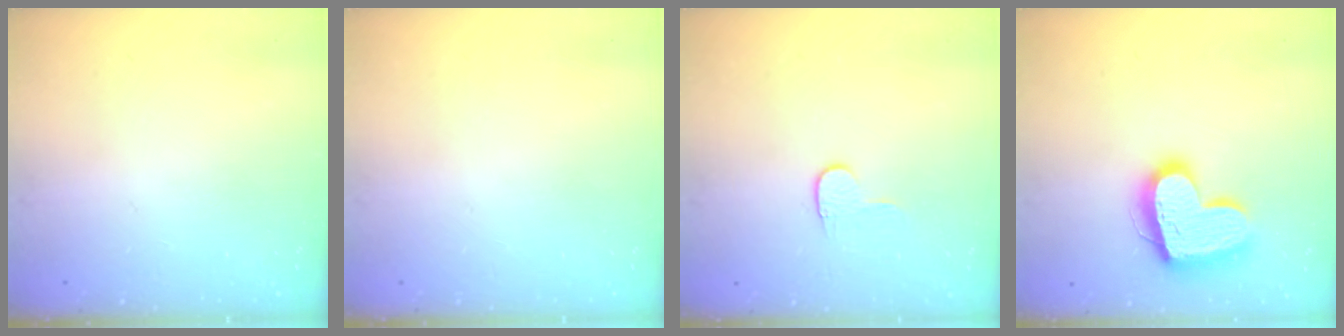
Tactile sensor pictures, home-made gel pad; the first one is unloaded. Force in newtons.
{"total": 0.0}
{"total": 3.8, "press": 3.8, "slide": 0.4}
{"total": 17.5, "press": 17.4, "slide": 1.6}